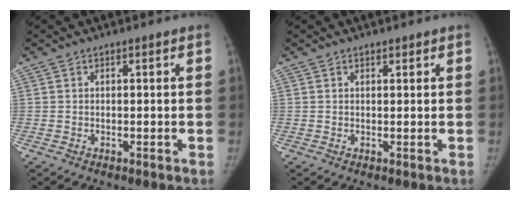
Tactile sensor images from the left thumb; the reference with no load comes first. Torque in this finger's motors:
{"motor_torque": [-0.06, -0.06, 0.16, 0.26, -0.07]}